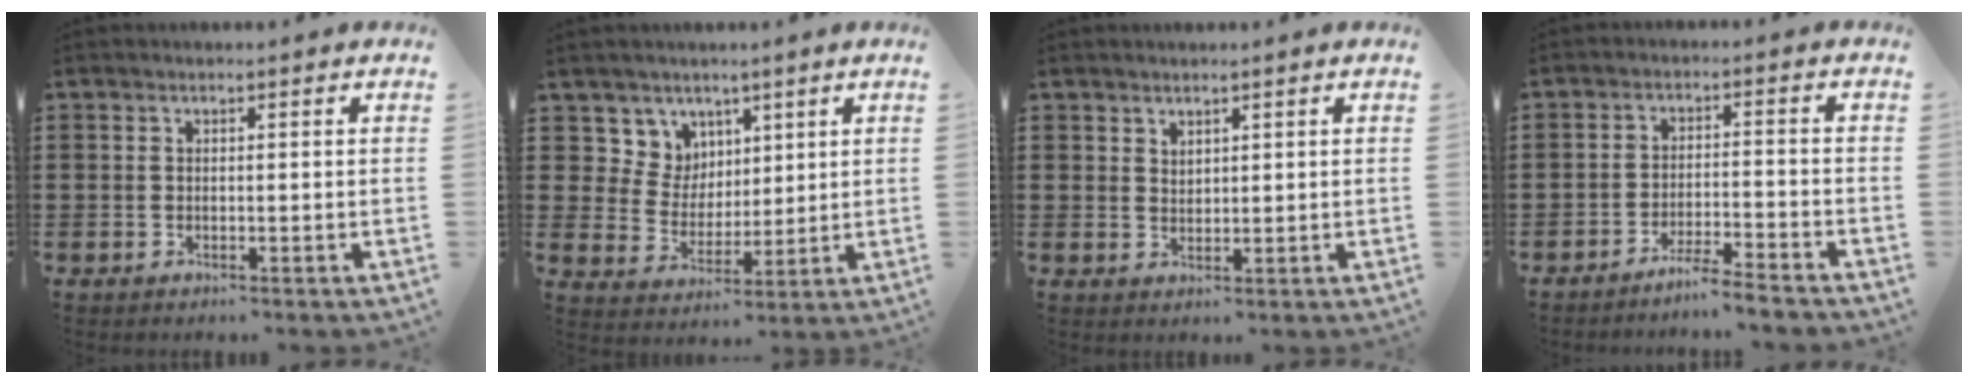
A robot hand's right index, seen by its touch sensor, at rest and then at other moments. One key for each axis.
{"total": 6.3, "fx": 3.5, "fy": 5.3, "fz": 0.1, "tx": -0.042, "ty": -0.008, "tz": 0.068}
{"total": 1.7, "fx": 1.5, "fy": 0.7, "fz": 0.1, "tx": -0.004, "ty": 0.002, "tz": 0.030}
{"total": 4.1, "fx": -3.9, "fy": -0.5, "fz": 1.2, "tx": -0.021, "ty": -0.003, "tz": -0.076}